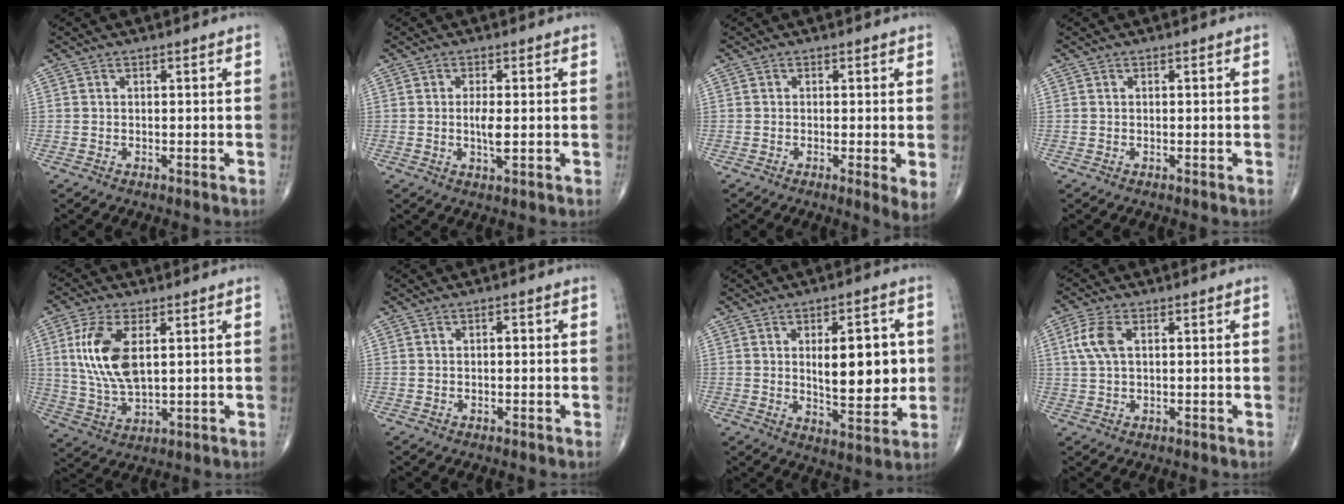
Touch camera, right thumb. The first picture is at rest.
{"total": 3.3, "force": [-0.1, 0.9, 3.2], "torque": [-0.064, -0.008, -0.006]}
{"total": 3.3, "force": [-0.3, 0.5, 3.2], "torque": [-0.053, -0.014, -0.012]}
{"total": 0.0}
{"total": 11.9, "force": [2.9, 5.6, 10.1], "torque": [-0.213, -0.011, 0.065]}
{"total": 0.8, "force": [0.0, 0.4, 0.7], "torque": [-0.011, 0.001, 0.000]}
{"total": 13.0, "force": [1.4, 5.5, 11.7], "torque": [-0.140, -0.016, 0.031]}
{"total": 5.4, "force": [1.4, 2.7, 4.4], "torque": [-0.113, 0.011, 0.028]}